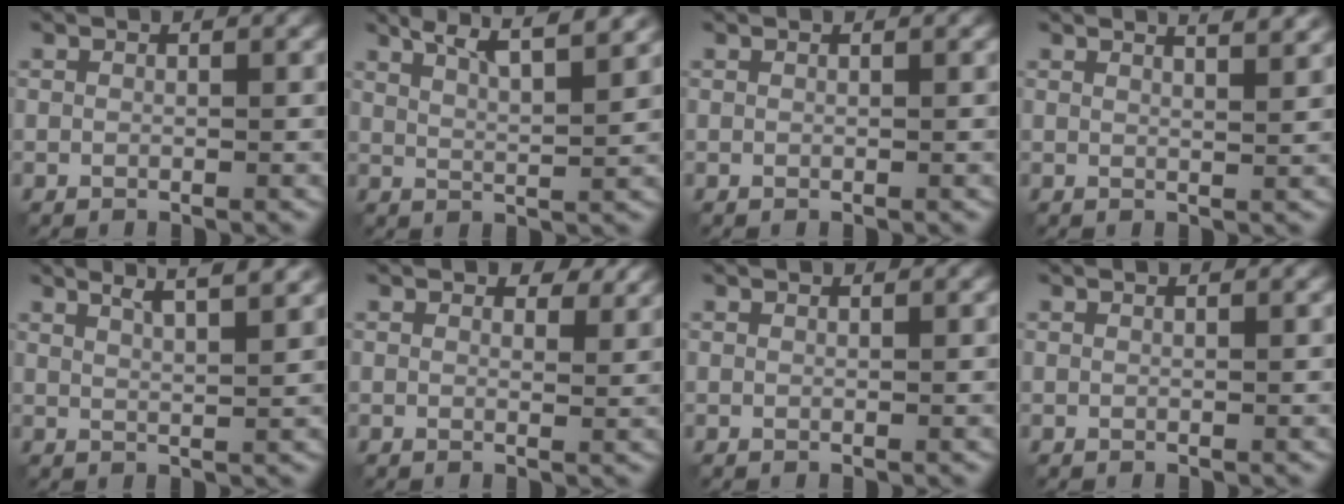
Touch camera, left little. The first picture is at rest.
{"total": 7.4, "force": [5.3, 1.8, 4.9], "torque": [-0.058, 0.022, 0.053]}
{"total": 0.0}
{"total": 4.1, "force": [3.1, 1.5, 2.3], "torque": [0.000, 0.021, 0.013]}
{"total": 5.7, "force": [4.0, 1.6, 3.8], "torque": [-0.033, 0.028, 0.035]}
{"total": 2.3, "force": [1.7, 1.1, 1.1], "torque": [-0.016, -0.004, 0.023]}
{"total": 0.5, "force": [0.5, 0.0, 0.1], "torque": [-0.002, -0.001, 0.006]}
{"total": 0.7, "force": [0.6, 0.2, 0.3], "torque": [-0.004, 0.002, 0.005]}